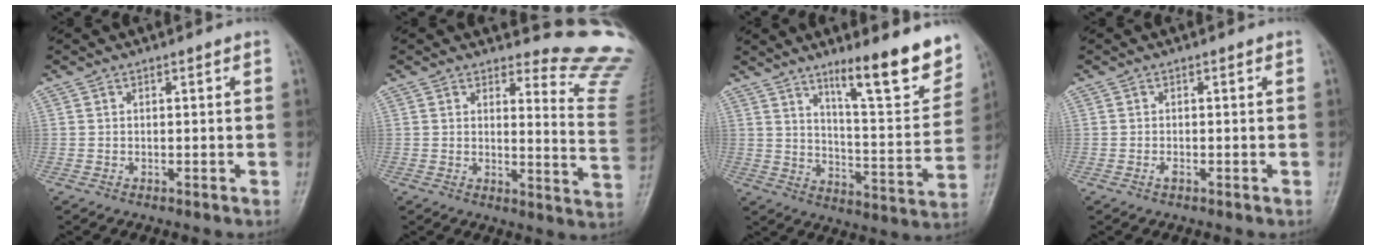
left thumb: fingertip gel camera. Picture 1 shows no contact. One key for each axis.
{"total": 13.6, "fx": 13.5, "fy": 1.2, "fz": 1.1, "tx": 0.025, "ty": -0.185, "tz": 0.123}
{"total": 17.2, "fx": 11.3, "fy": 3.4, "fz": 12.5, "tx": -0.146, "ty": -0.072, "tz": 0.177}
{"total": 0.7, "fx": -0.3, "fy": 0.1, "fz": 0.6, "tx": -0.013, "ty": -0.001, "tz": -0.006}